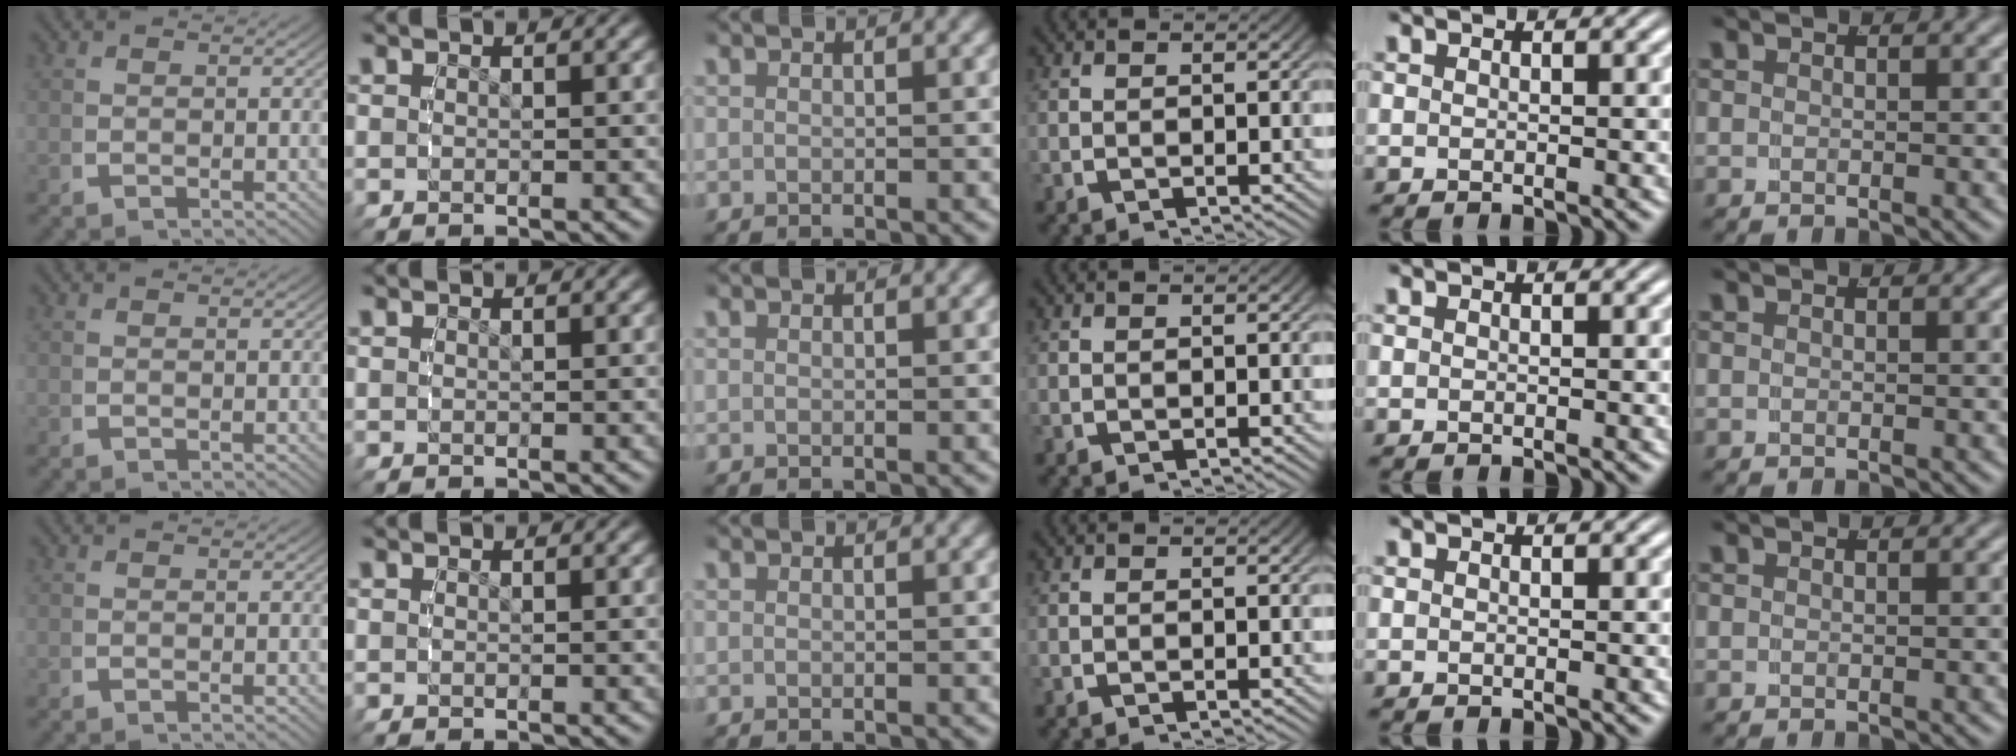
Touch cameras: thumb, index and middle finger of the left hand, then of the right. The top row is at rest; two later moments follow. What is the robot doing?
{"motion": "reach", "object": "jewelry box"}